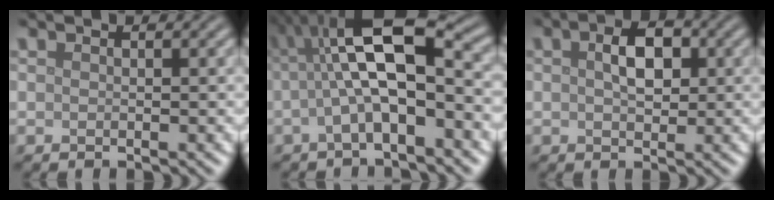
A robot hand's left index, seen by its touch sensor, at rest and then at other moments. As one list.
[{"total": 8.4, "force": [0.3, 2.7, 8.0], "torque": [-0.132, 0.024, -0.007]}, {"total": 3.6, "force": [0.7, 2.1, 2.8], "torque": [-0.050, 0.007, 0.008]}]